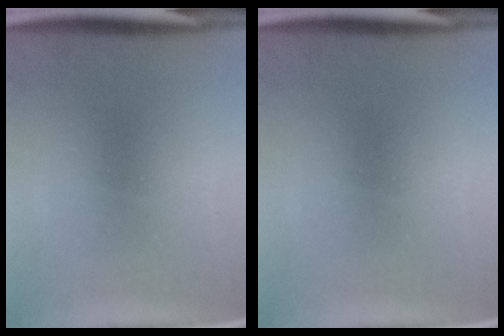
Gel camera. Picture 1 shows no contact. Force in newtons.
{"total": 0.0}